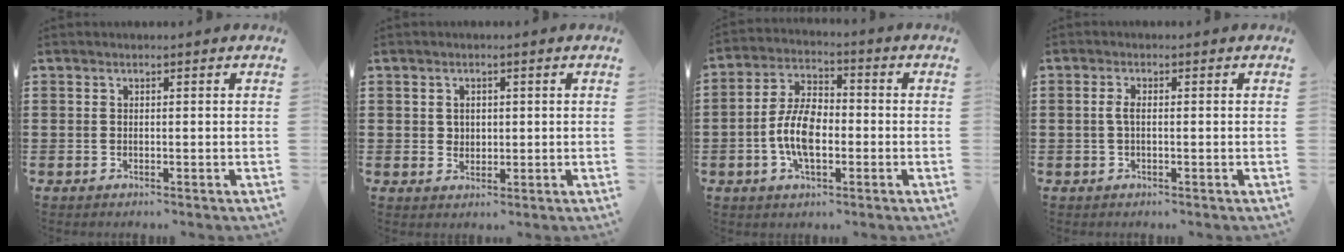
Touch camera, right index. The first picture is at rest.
{"total": 1.7, "force": [0.5, 1.5, 0.6], "torque": [-0.016, 0.009, 0.008]}
{"total": 8.0, "force": [-1.9, 4.2, 6.5], "torque": [-0.149, 0.003, -0.041]}
{"total": 1.9, "force": [-0.2, 0.6, 1.8], "torque": [-0.048, -0.003, -0.009]}